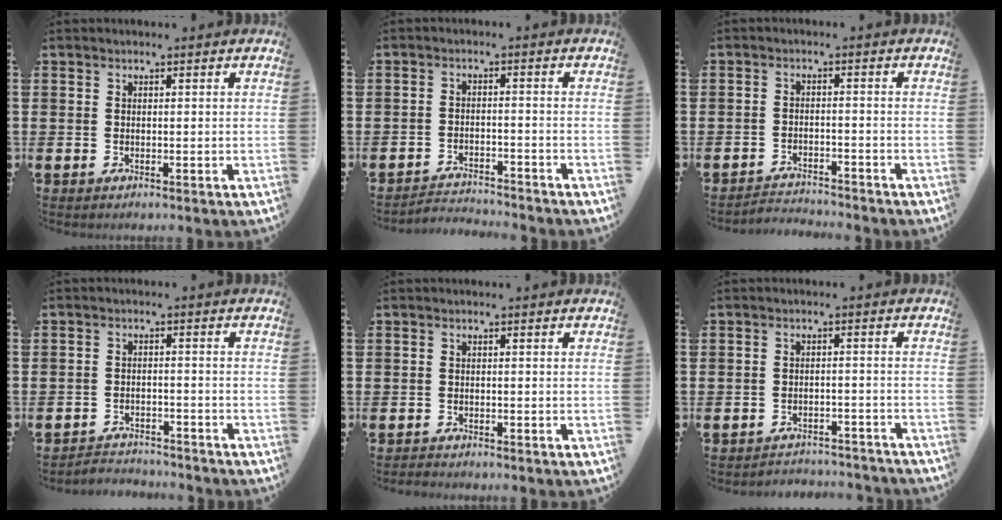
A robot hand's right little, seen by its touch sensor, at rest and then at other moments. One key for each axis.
{"total": 2.7, "fx": -2.7, "fy": 0.0, "fz": -0.1, "tx": -0.005, "ty": 0.002, "tz": -0.058}
{"total": 2.4, "fx": -2.4, "fy": 0.0, "fz": -0.2, "tx": -0.004, "ty": 0.003, "tz": -0.053}
{"total": 2.5, "fx": -2.5, "fy": 0.2, "fz": -0.3, "tx": -0.003, "ty": 0.002, "tz": -0.056}
{"total": 0.7, "fx": -0.7, "fy": 0.1, "fz": -0.1, "tx": -0.001, "ty": -0.001, "tz": -0.015}
{"total": 2.3, "fx": -2.3, "fy": 0.0, "fz": -0.2, "tx": -0.003, "ty": 0.004, "tz": -0.052}